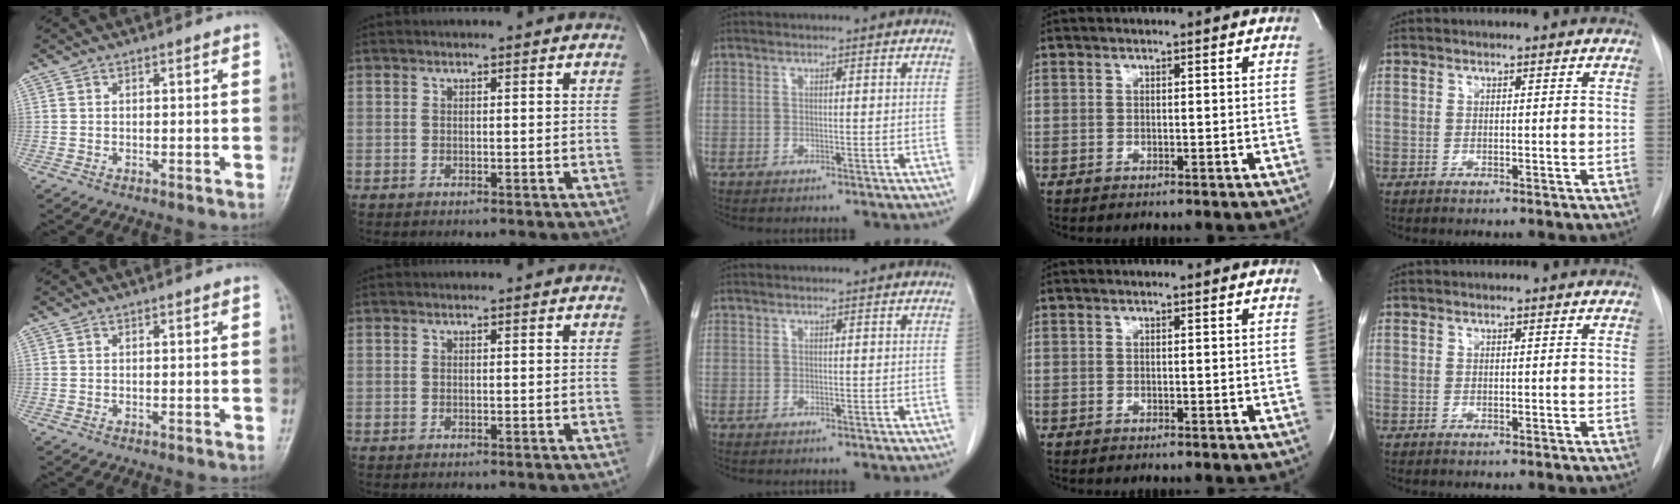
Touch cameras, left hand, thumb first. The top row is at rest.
{}